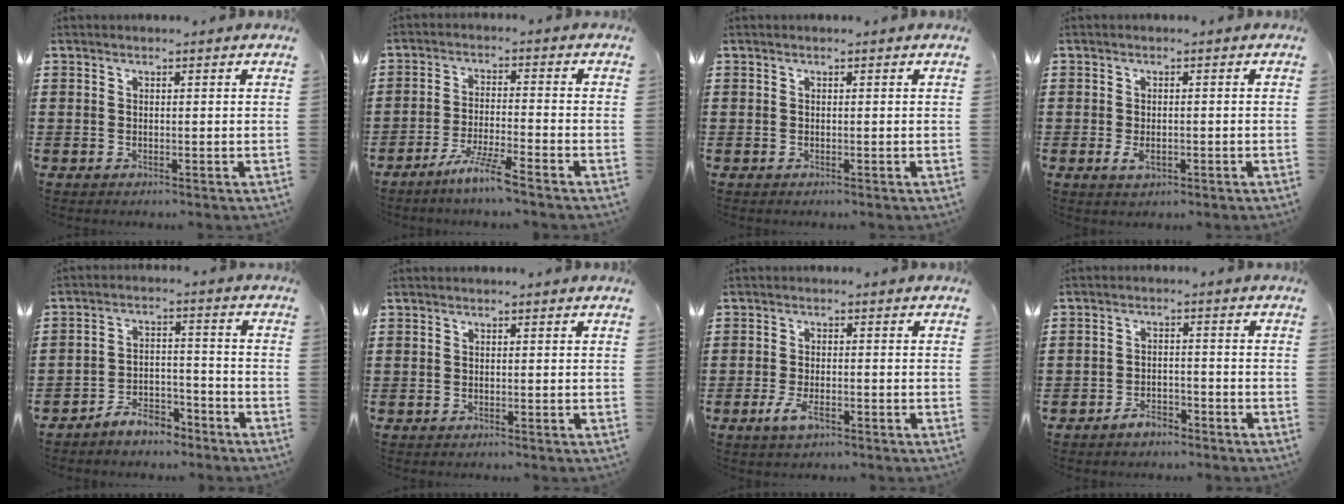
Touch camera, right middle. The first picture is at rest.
{"total": 5.8, "force": [-4.7, -0.2, 3.3], "torque": [-0.073, -0.013, -0.089]}
{"total": 0.0}
{"total": 2.2, "force": [-0.7, 1.2, 1.7], "torque": [-0.033, -0.006, -0.017]}
{"total": 5.4, "force": [-5.1, 1.4, 0.9], "torque": [-0.013, 0.014, -0.103]}
{"total": 0.0}
{"total": 3.7, "force": [-1.8, 1.5, 2.9], "torque": [-0.069, -0.005, -0.039]}
{"total": 3.2, "force": [-2.9, 1.2, 0.5], "torque": [-0.013, 0.007, -0.059]}